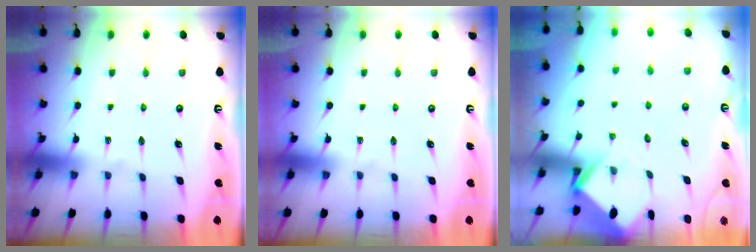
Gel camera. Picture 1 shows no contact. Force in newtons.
{"total": 0.0}
{"total": 3.9, "press": 3.9, "slide": 0.2}